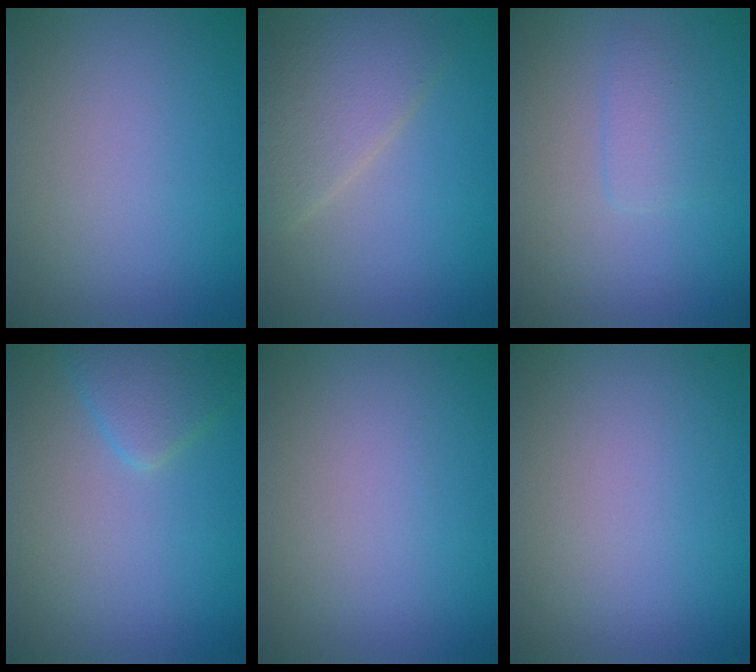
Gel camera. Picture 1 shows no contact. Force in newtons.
{"total": 3.8, "press": 3.8, "slide": 0.2}
{"total": 1.6, "press": 1.6, "slide": 0.0}
{"total": 2.7, "press": 2.7, "slide": 0.1}
{"total": 0.0}
{"total": 0.0}